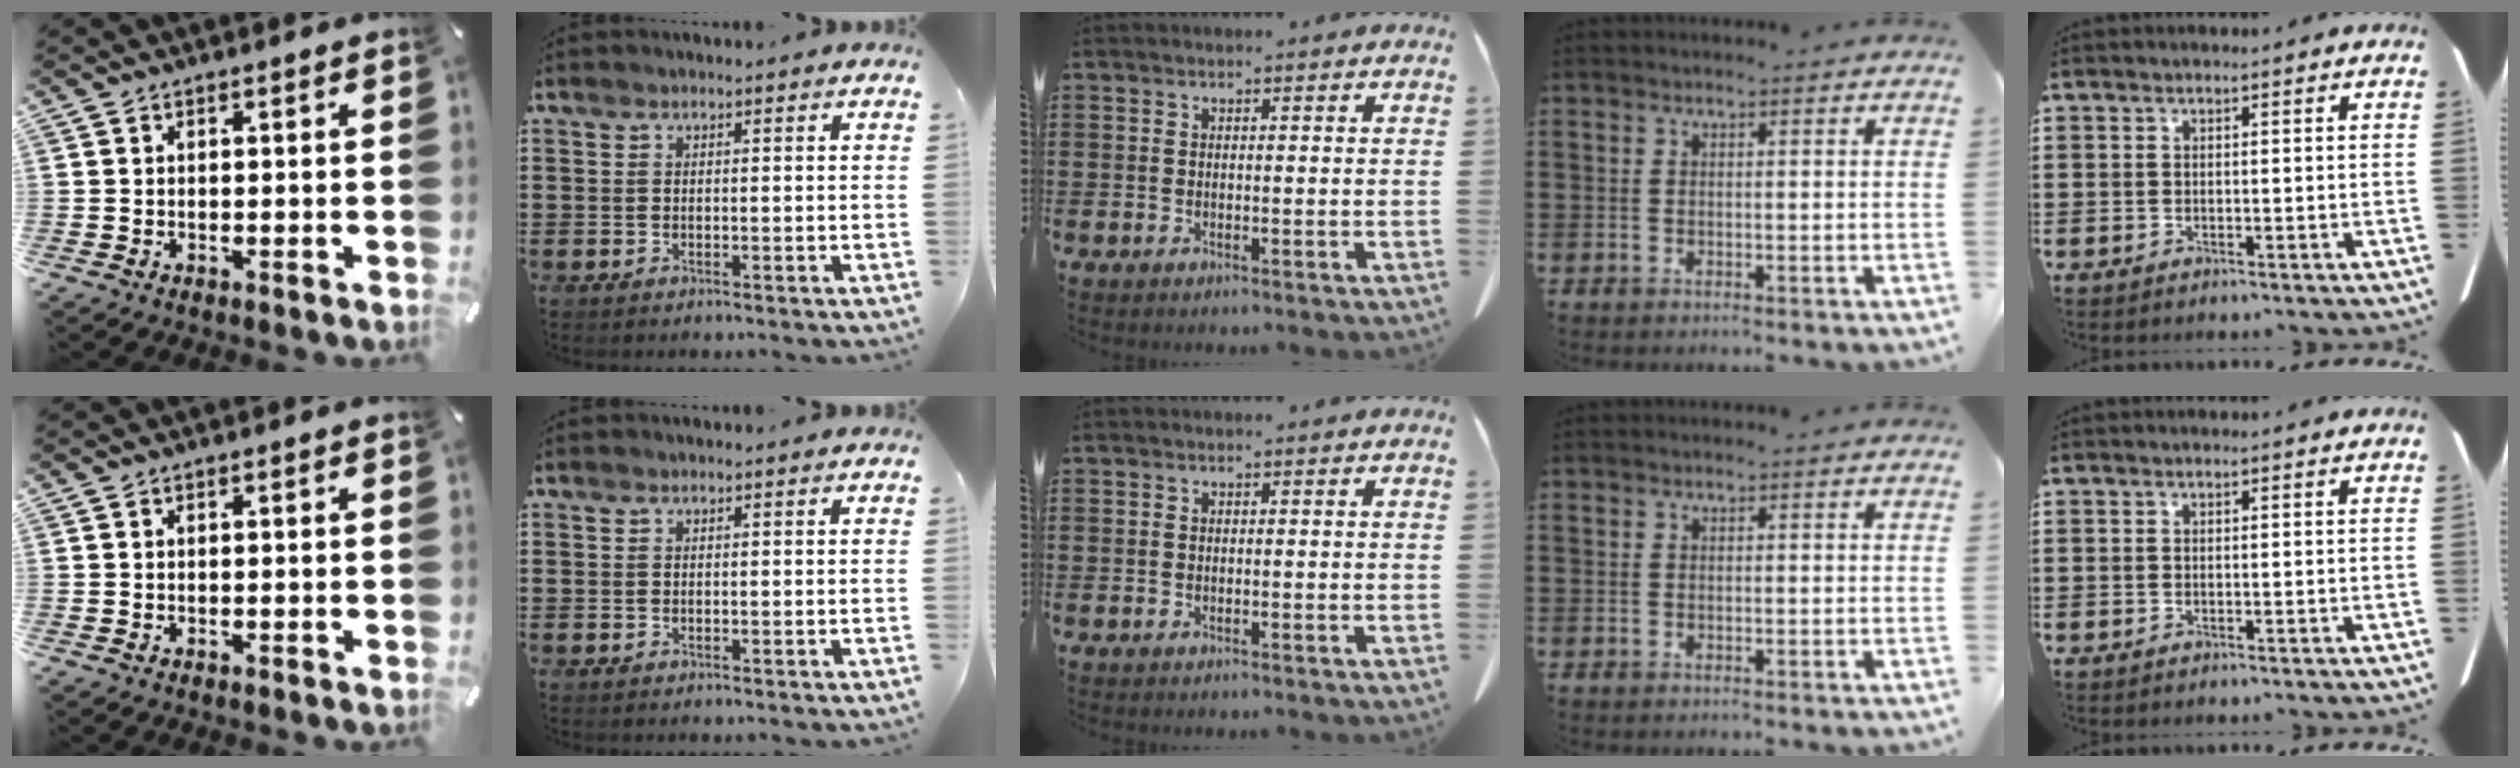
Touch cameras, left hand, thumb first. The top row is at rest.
{}